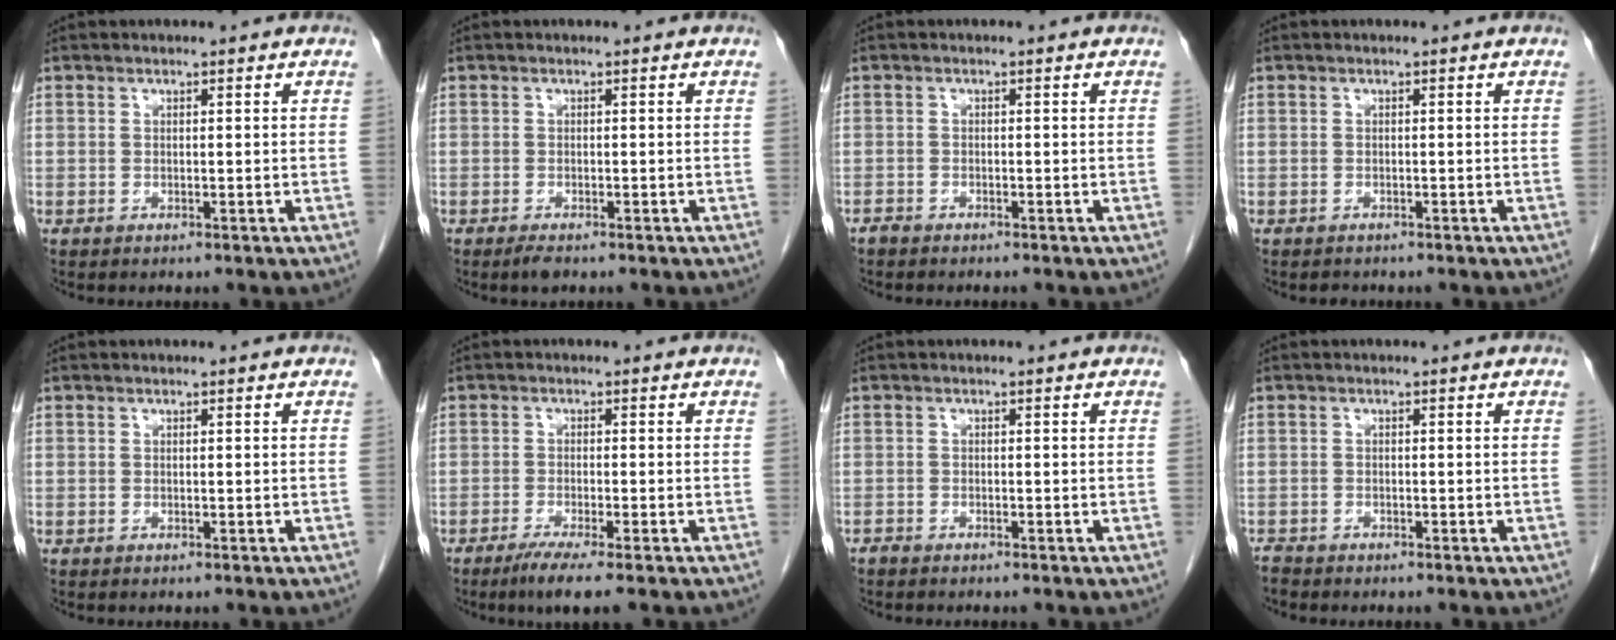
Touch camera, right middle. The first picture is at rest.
{"total": 1.5, "force": [-1.1, 0.3, 0.9], "torque": [-0.022, -0.004, -0.017]}
{"total": 1.2, "force": [-1.1, 0.3, 0.2], "torque": [-0.004, 0.000, -0.021]}
{"total": 0.7, "force": [-0.6, 0.3, 0.0], "torque": [-0.008, -0.001, -0.011]}
{"total": 0.0}
{"total": 4.3, "force": [-2.9, -0.3, 3.1], "torque": [-0.057, -0.013, -0.055]}
{"total": 1.0, "force": [-1.0, 0.2, 0.2], "torque": [-0.005, 0.000, -0.019]}
{"total": 1.0, "force": [-1.0, 0.1, -0.1], "torque": [-0.001, -0.003, -0.022]}